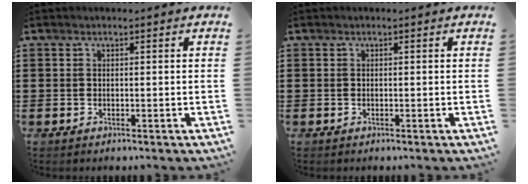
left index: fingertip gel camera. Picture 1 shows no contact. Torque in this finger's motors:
{"motor_torque": [0.00, 0.00, 0.00, 0.00]}